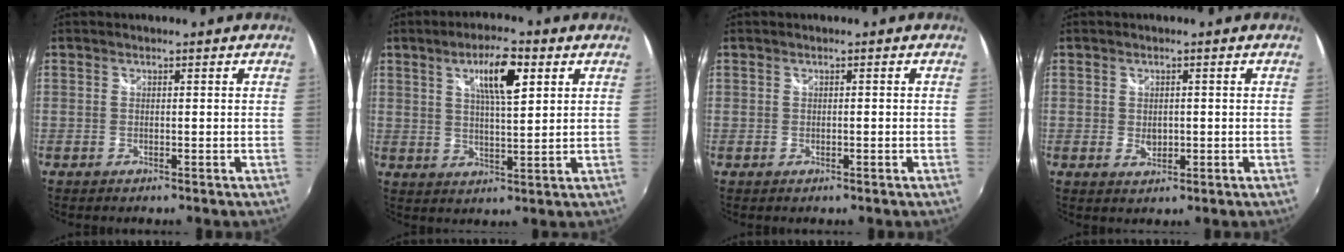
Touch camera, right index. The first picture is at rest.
{"total": 8.4, "force": [3.7, 2.0, 7.3], "torque": [-0.121, 0.007, 0.062]}
{"total": 0.5, "force": [-0.2, 0.2, 0.4], "torque": [-0.006, 0.002, -0.003]}
{"total": 2.5, "force": [-0.3, 1.8, 1.6], "torque": [-0.026, -0.002, -0.003]}